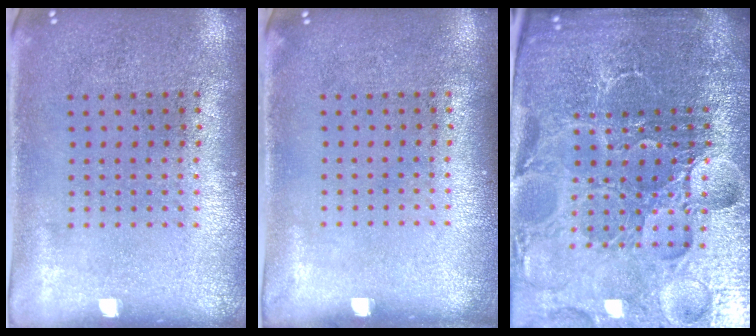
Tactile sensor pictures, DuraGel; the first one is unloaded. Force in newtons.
{"total": 0.0}
{"total": 6.4, "press": 5.8, "slide": 2.8}